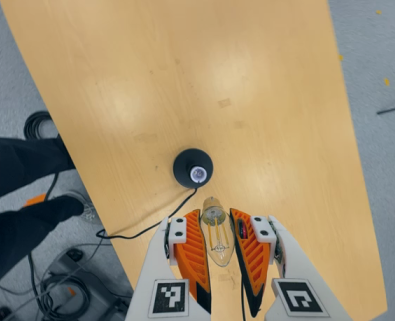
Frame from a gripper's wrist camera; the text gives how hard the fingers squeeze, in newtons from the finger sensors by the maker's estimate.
{"total": 21.2, "left": 24.0, "right": 18.5}